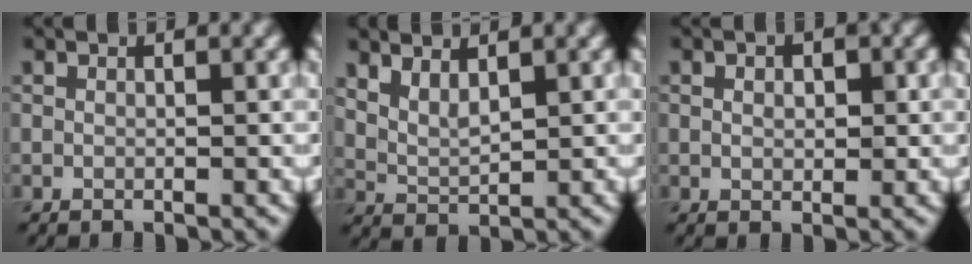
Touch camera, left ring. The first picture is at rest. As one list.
[{"total": 2.7, "force": [1.8, 1.1, 1.7], "torque": [-0.036, -0.004, 0.042]}, {"total": 2.0, "force": [0.4, 1.3, 1.5], "torque": [-0.019, 0.001, 0.005]}]